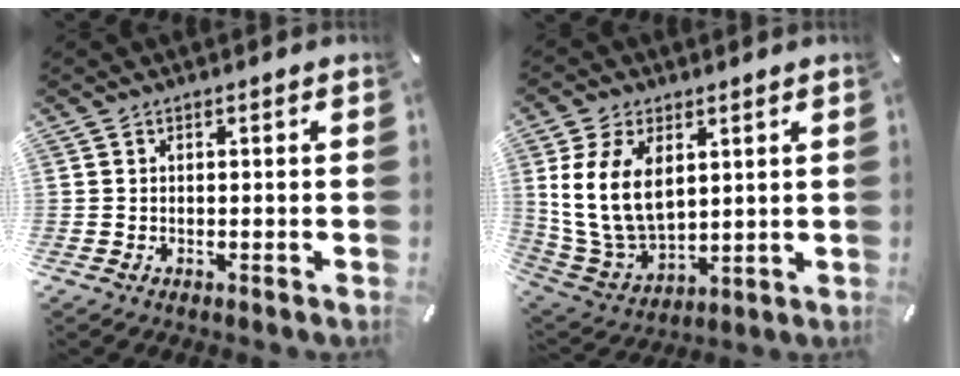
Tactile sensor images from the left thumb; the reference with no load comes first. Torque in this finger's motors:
{"motor_torque": [0.98, 1.09, 1.58, -1.19, 0.56]}